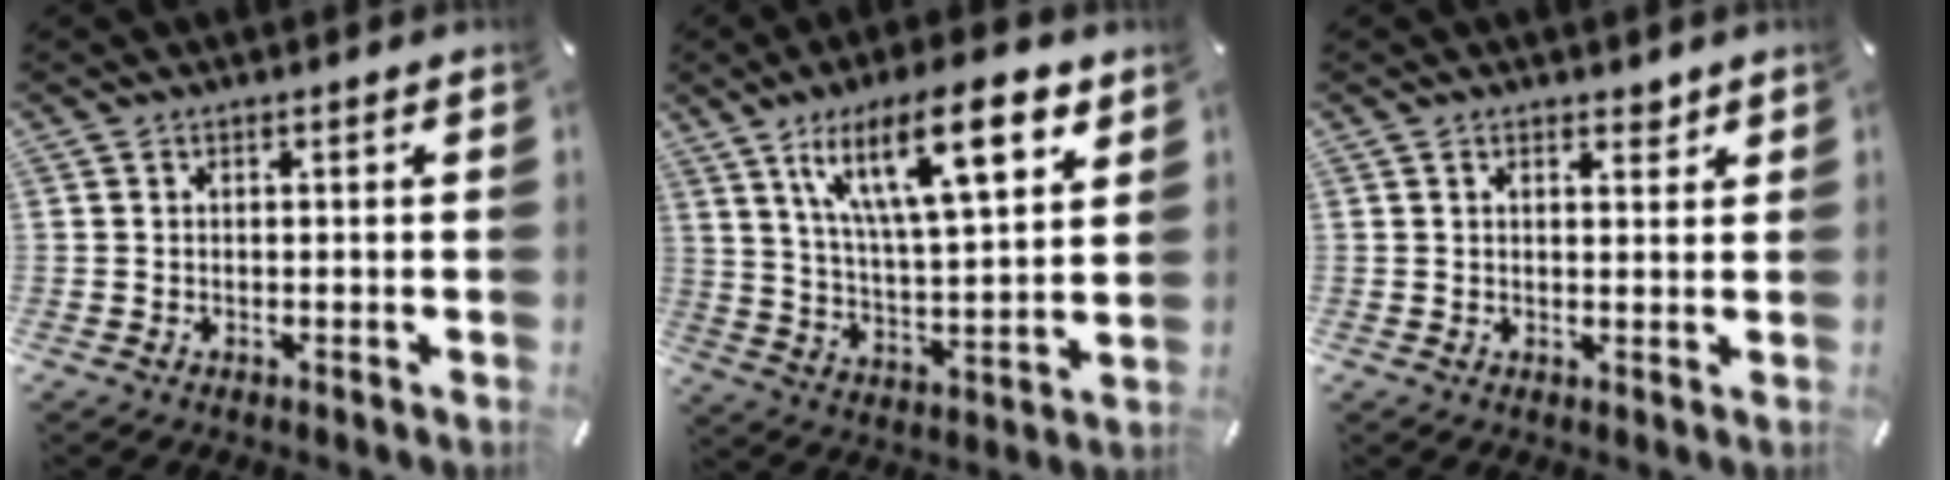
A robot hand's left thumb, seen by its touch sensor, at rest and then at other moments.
{"total": 19.9, "force": [11.0, 7.1, 15.1], "torque": [-0.250, -0.033, 0.175]}
{"total": 2.4, "force": [1.7, 1.1, 1.3], "torque": [-0.012, -0.007, 0.028]}